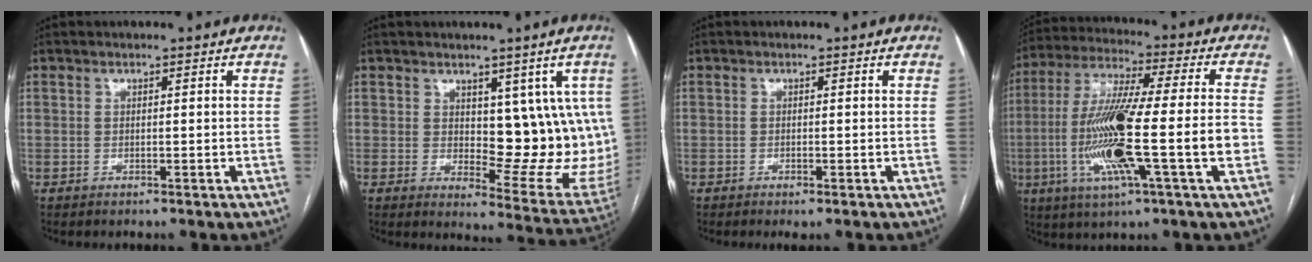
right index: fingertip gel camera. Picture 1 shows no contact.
{"total": 13.0, "force": [2.3, 6.3, 11.1], "torque": [-0.114, -0.009, 0.042]}
{"total": 1.1, "force": [-0.7, 0.1, 0.9], "torque": [-0.014, -0.003, -0.010]}
{"total": 18.5, "force": [-4.0, 0.7, 18.0], "torque": [-0.347, -0.007, -0.072]}